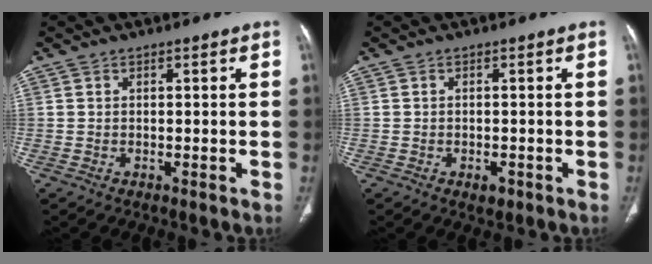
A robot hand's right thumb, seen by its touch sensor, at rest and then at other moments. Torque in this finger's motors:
{"motor_torque": [0.68, 0.80, -0.19, 0.06, -0.02]}